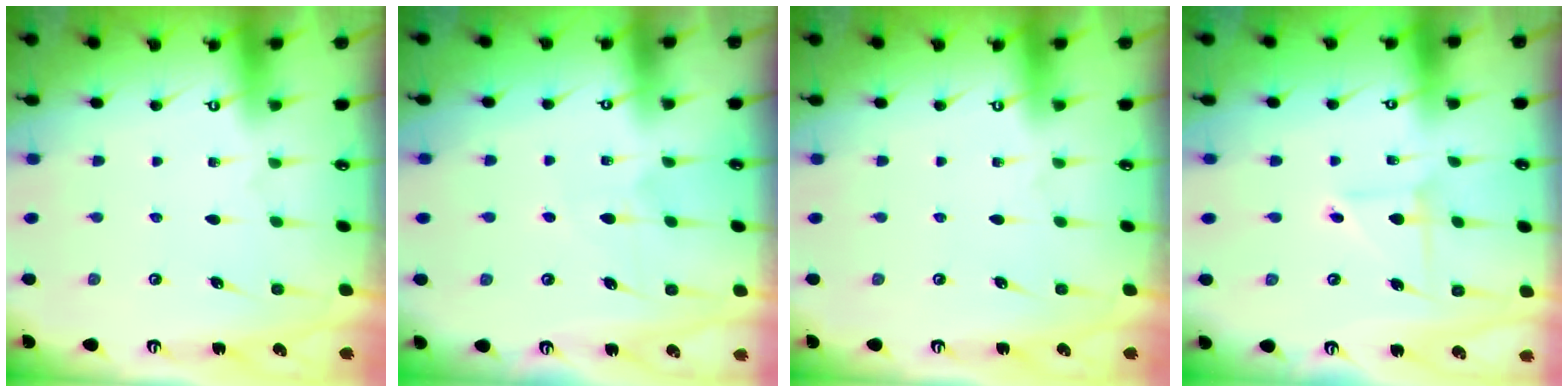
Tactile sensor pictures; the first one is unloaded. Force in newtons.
{"total": 4.2, "press": 4.2, "slide": 0.5}
{"total": 0.0}
{"total": 2.4, "press": 2.4, "slide": 0.3}